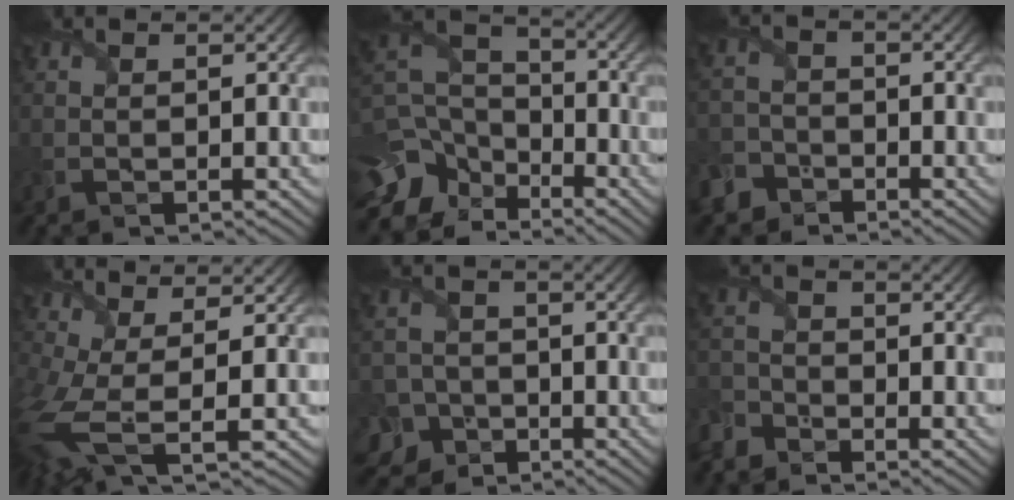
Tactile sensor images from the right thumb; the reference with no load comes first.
{"total": 12.0, "force": [-7.1, 8.3, 4.9], "torque": [-0.146, -0.030, -0.112]}
{"total": 4.0, "force": [-3.1, 2.5, 0.5], "torque": [-0.011, 0.000, -0.074]}
{"total": 7.8, "force": [-1.0, 3.1, 7.1], "torque": [-0.183, -0.021, -0.021]}
{"total": 7.2, "force": [-3.7, 5.9, 1.7], "torque": [-0.036, -0.019, -0.091]}
{"total": 3.5, "force": [-3.1, 1.5, 0.5], "torque": [-0.012, -0.002, -0.081]}